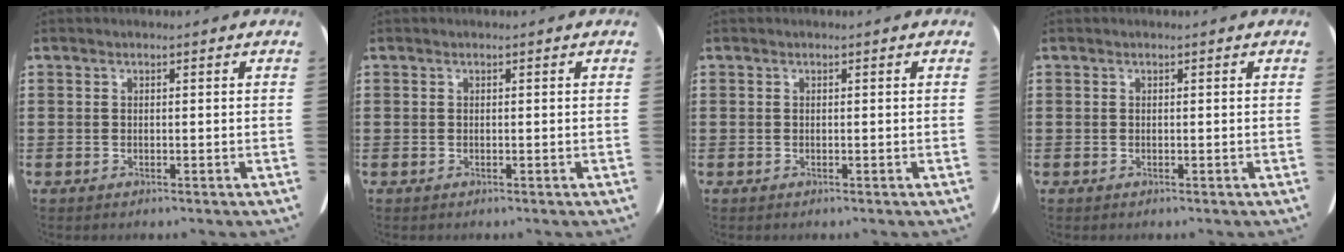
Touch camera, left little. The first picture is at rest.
{"total": 0.0}
{"total": 0.0}
{"total": 0.0}